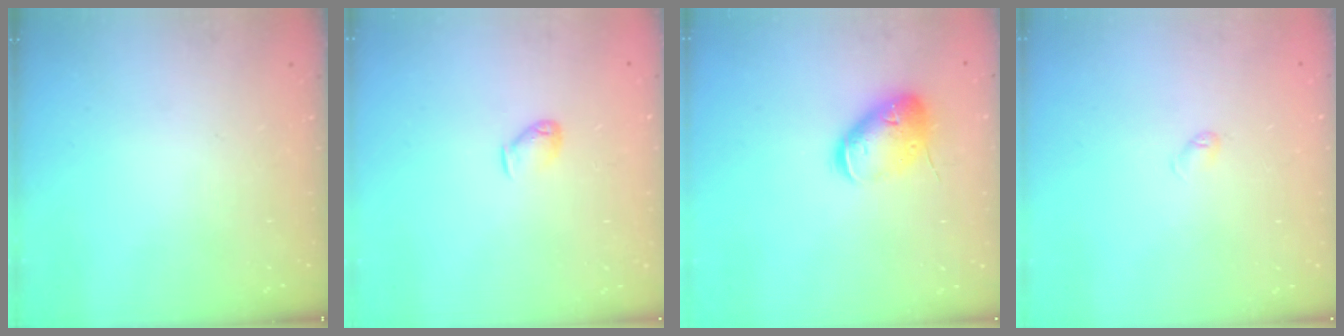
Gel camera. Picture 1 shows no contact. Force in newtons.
{"total": 3.6, "press": 3.5, "slide": 0.6}
{"total": 13.7, "press": 13.5, "slide": 2.1}
{"total": 2.9, "press": 2.8, "slide": 0.5}